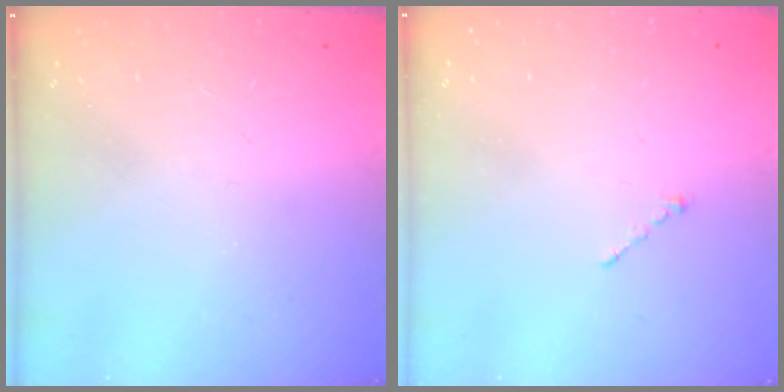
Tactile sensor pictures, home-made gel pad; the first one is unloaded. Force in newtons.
{"total": 1.0, "press": 0.9, "slide": 0.3}